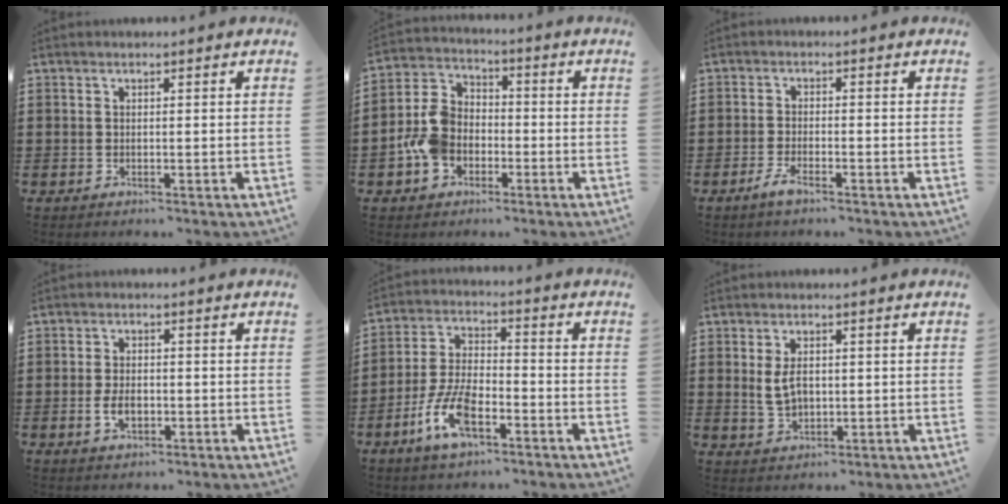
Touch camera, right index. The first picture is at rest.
{"total": 7.8, "force": [-2.5, 6.1, 4.2], "torque": [-0.121, 0.014, -0.052]}
{"total": 2.5, "force": [-1.7, 0.4, 1.8], "torque": [-0.043, -0.003, -0.037]}
{"total": 3.6, "force": [-0.8, 2.2, 2.7], "torque": [-0.059, 0.001, -0.016]}
{"total": 8.8, "force": [-4.4, 3.8, 6.7], "torque": [-0.162, -0.004, -0.086]}
{"total": 3.9, "force": [0.3, 2.3, 3.2], "torque": [-0.073, 0.005, 0.004]}